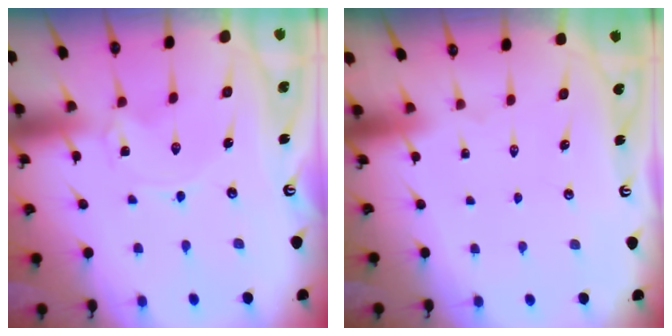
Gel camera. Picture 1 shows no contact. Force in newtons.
{"total": 1.6, "press": 1.6, "slide": 0.1}